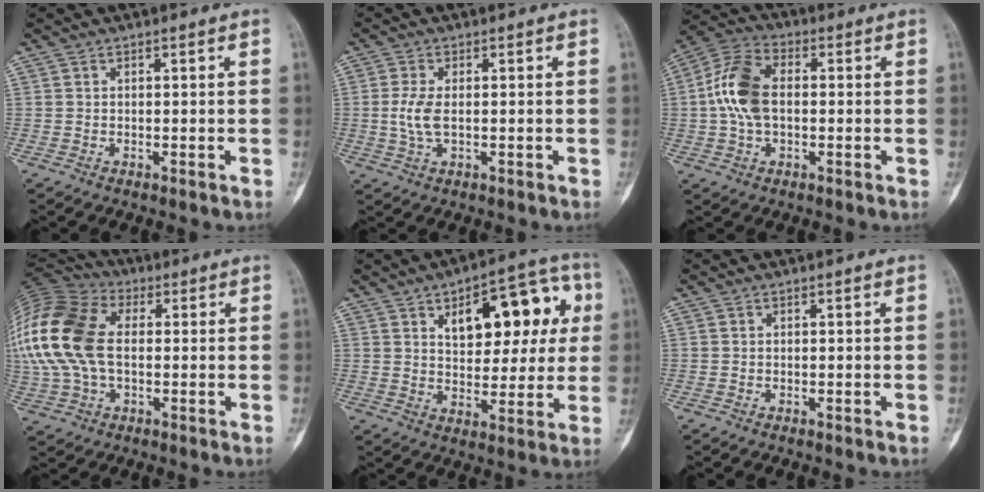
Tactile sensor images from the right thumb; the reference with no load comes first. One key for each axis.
{"total": 4.4, "fx": 0.0, "fy": 2.0, "fz": 3.9, "tx": -0.094, "ty": -0.003, "tz": -0.001}
{"total": 11.2, "fx": 0.3, "fy": 6.7, "fz": 9.0, "tx": -0.185, "ty": 0.025, "tz": -0.001}
{"total": 21.1, "fx": 1.4, "fy": 13.3, "fz": 16.2, "tx": -0.380, "ty": 0.017, "tz": 0.021}
{"total": 17.4, "fx": 5.4, "fy": 9.0, "fz": 13.8, "tx": -0.136, "ty": 0.016, "tz": 0.076}
{"total": 0.0}